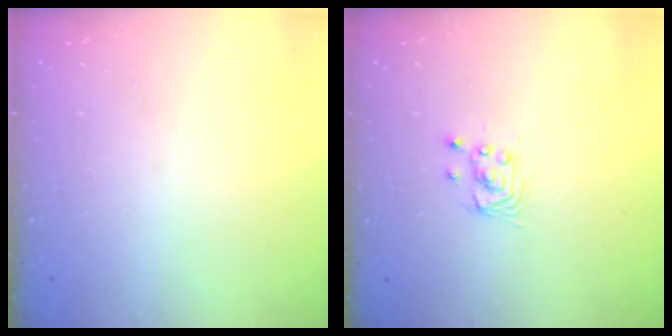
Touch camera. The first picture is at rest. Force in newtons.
{"total": 2.8, "press": 2.8, "slide": 0.1}